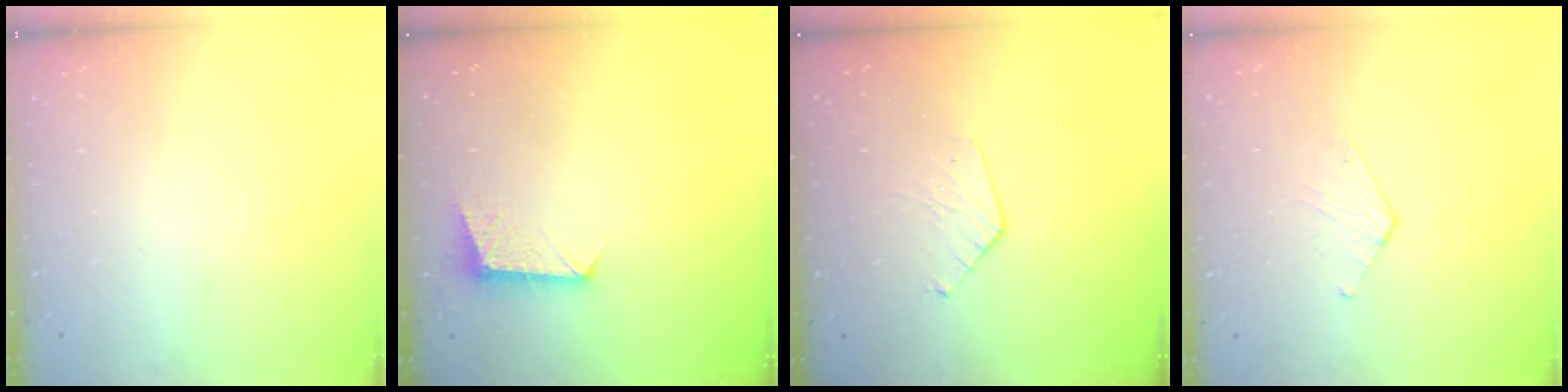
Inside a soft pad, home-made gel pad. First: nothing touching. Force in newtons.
{"total": 7.1, "press": 7.1, "slide": 0.3}
{"total": 4.9, "press": 4.8, "slide": 0.4}
{"total": 3.3, "press": 3.2, "slide": 0.3}